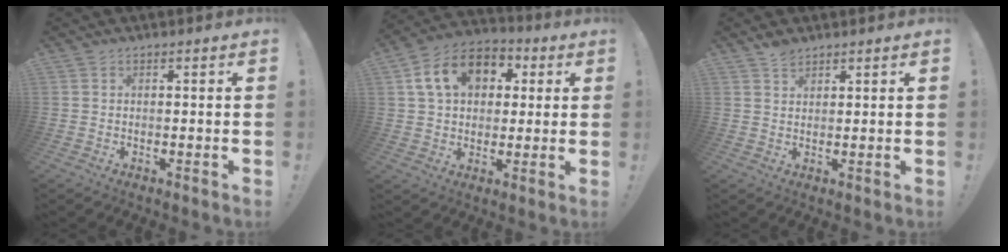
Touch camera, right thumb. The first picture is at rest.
{"total": 15.1, "force": [4.8, 11.4, 8.7], "torque": [-0.132, 0.003, 0.094]}
{"total": 2.7, "force": [2.2, 1.3, 1.0], "torque": [-0.012, -0.012, 0.039]}